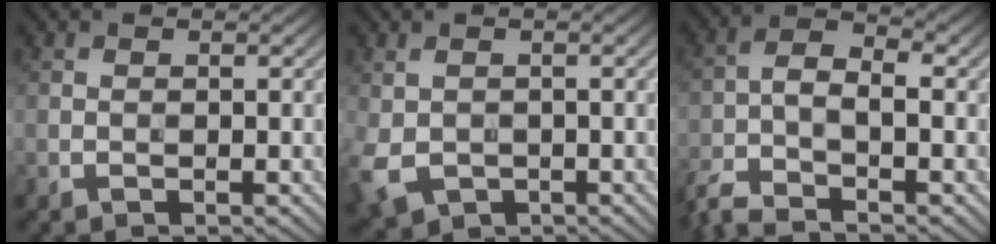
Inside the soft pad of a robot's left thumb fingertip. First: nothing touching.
{"total": 4.8, "force": [-1.3, 3.6, 2.9], "torque": [-0.083, -0.017, -0.024]}
{"total": 5.6, "force": [-4.0, 1.3, 3.6], "torque": [-0.077, -0.007, -0.094]}